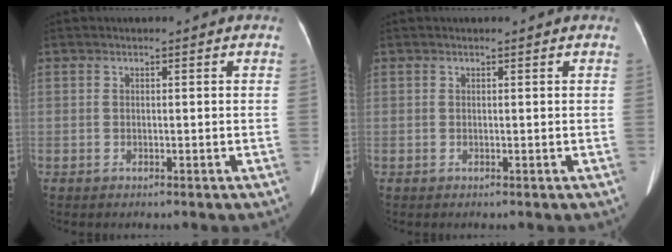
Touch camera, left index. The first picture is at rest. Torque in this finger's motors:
{"motor_torque": [0.12, -0.06, 0.06, 0.00]}